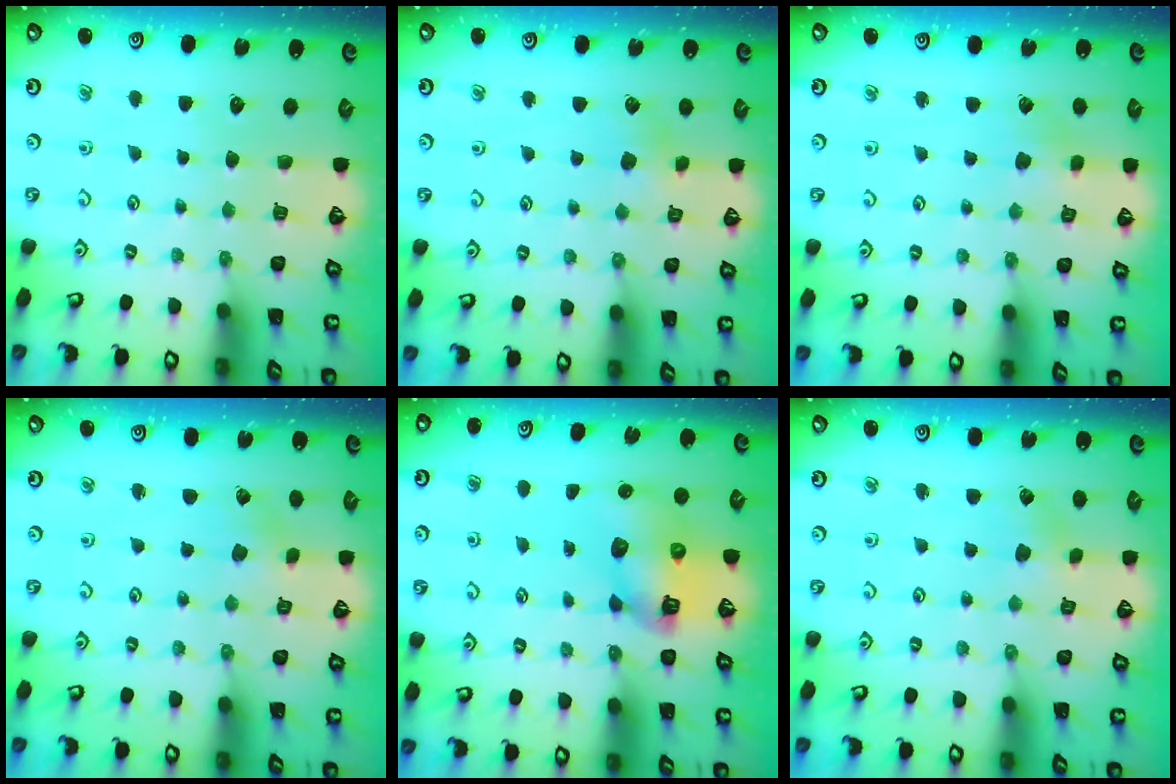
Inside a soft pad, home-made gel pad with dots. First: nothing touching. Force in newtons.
{"total": 4.6, "press": 4.5, "slide": 0.9}
{"total": 2.8, "press": 2.8, "slide": 0.6}
{"total": 0.6, "press": 0.6, "slide": 0.2}
{"total": 9.8, "press": 9.7, "slide": 1.2}
{"total": 2.0, "press": 1.9, "slide": 0.6}